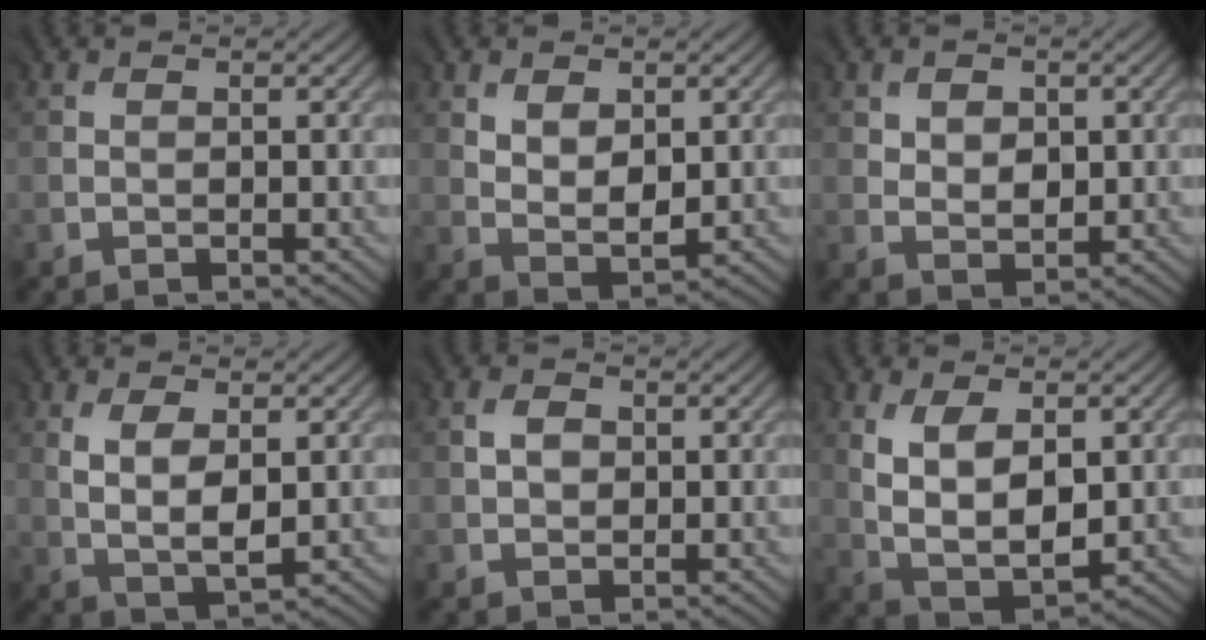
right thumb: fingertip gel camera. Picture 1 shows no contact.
{"total": 4.5, "force": [1.6, 2.7, 3.2], "torque": [-0.061, -0.004, 0.035]}
{"total": 3.6, "force": [1.6, 2.6, 1.9], "torque": [-0.029, -0.003, 0.026]}
{"total": 4.8, "force": [1.1, 2.1, 4.1], "torque": [-0.089, -0.005, 0.026]}
{"total": 2.0, "force": [0.5, 1.7, 0.9], "torque": [-0.019, 0.001, 0.008]}
{"total": 8.0, "force": [1.6, 4.5, 6.4], "torque": [-0.138, -0.006, 0.037]}